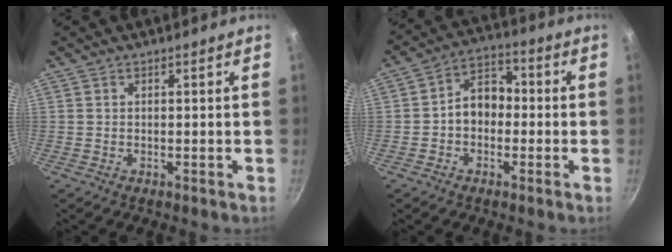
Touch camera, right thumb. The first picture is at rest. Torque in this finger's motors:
{"motor_torque": [1.21, 1.09, 0.89, -0.19, 0.06]}